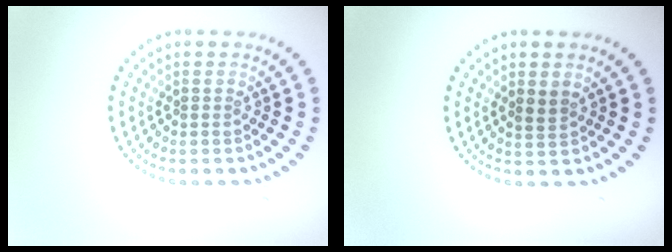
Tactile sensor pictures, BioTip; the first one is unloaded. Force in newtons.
{"total": 1.3, "press": 1.1, "slide": 0.6}